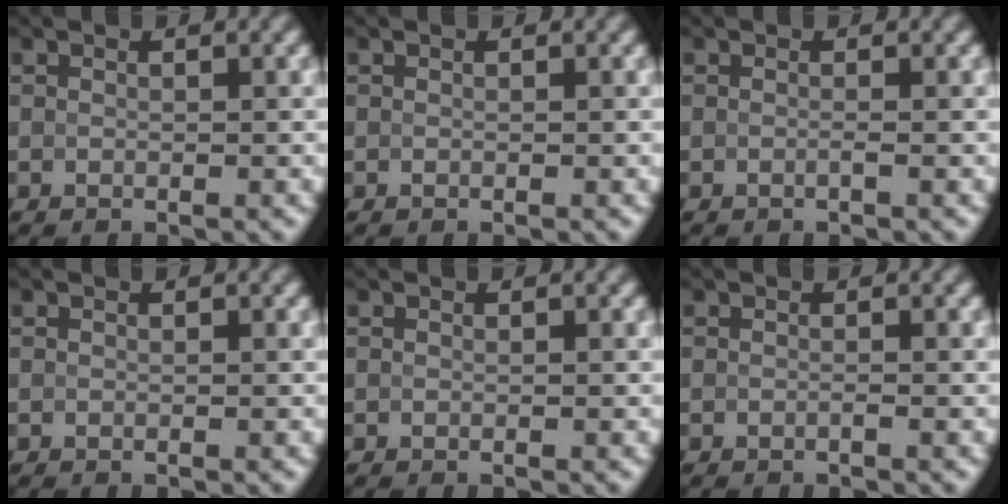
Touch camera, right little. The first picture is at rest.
{"total": 0.0}
{"total": 0.7, "force": [-0.5, 0.0, 0.4], "torque": [-0.005, -0.003, -0.012]}
{"total": 0.0}
{"total": 0.0}
{"total": 0.6, "force": [-0.5, 0.0, 0.3], "torque": [-0.005, -0.005, -0.011]}